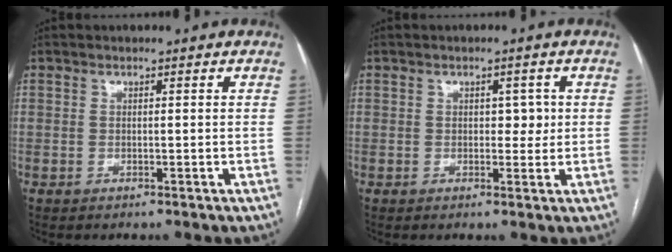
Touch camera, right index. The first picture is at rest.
{"total": 2.6, "force": [0.4, 1.6, 2.1], "torque": [-0.021, 0.003, 0.005]}